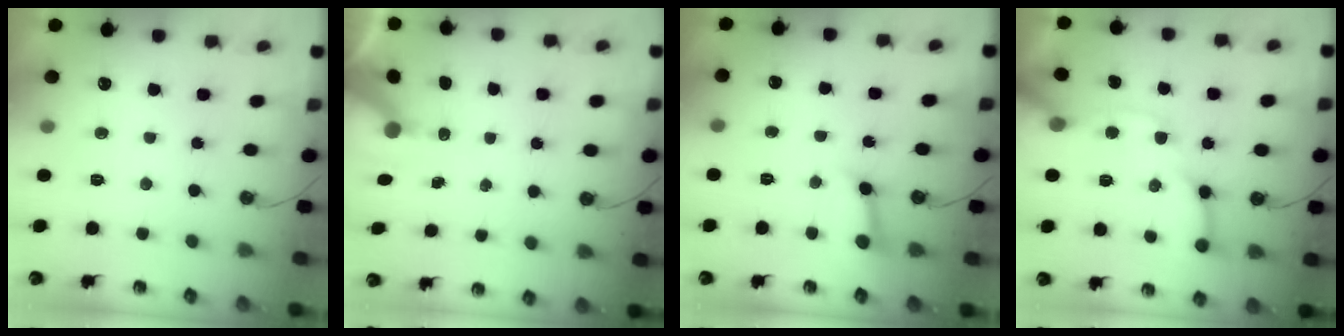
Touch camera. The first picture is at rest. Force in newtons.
{"total": 6.4, "press": 6.4, "slide": 0.6}
{"total": 5.6, "press": 5.6, "slide": 0.8}
{"total": 15.6, "press": 15.5, "slide": 2.2}